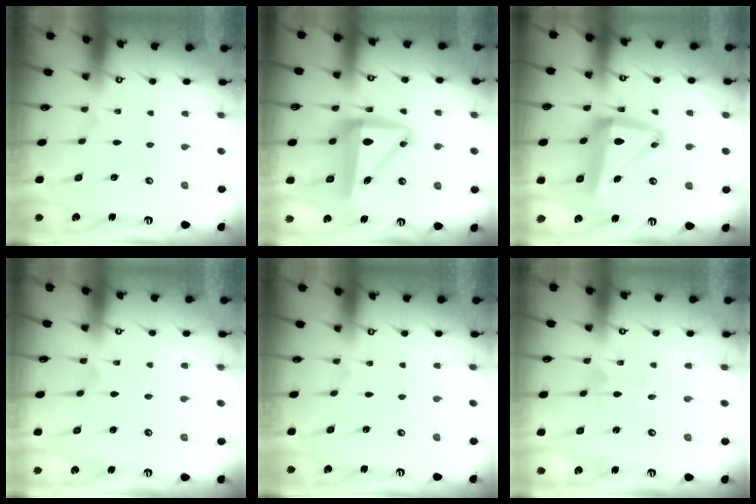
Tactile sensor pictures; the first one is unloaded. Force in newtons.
{"total": 12.5, "press": 12.3, "slide": 2.4}
{"total": 15.3, "press": 15.1, "slide": 1.9}
{"total": 3.7, "press": 3.7, "slide": 0.4}
{"total": 0.0}
{"total": 2.6, "press": 2.6, "slide": 0.2}